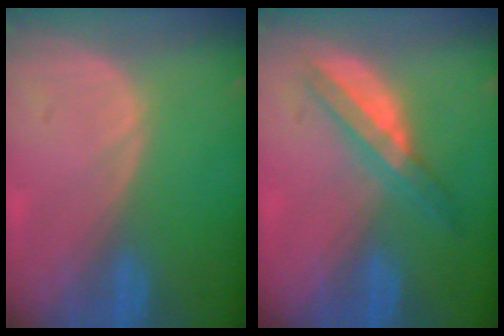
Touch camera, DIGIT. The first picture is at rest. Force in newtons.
{"total": 5.0, "press": 4.8, "slide": 1.4}